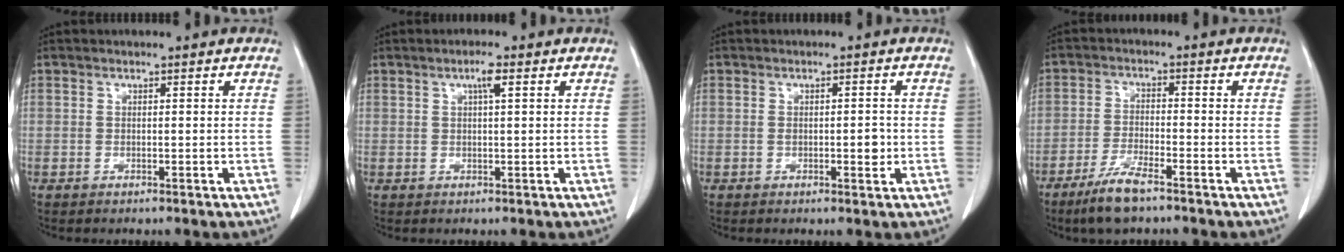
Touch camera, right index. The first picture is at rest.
{"total": 2.1, "force": [0.9, 0.1, 1.9], "torque": [-0.037, 0.001, 0.013]}
{"total": 2.4, "force": [-0.3, 0.9, 2.2], "torque": [-0.037, -0.001, -0.002]}
{"total": 6.4, "force": [-4.6, 0.9, 4.3], "torque": [-0.095, -0.012, -0.085]}